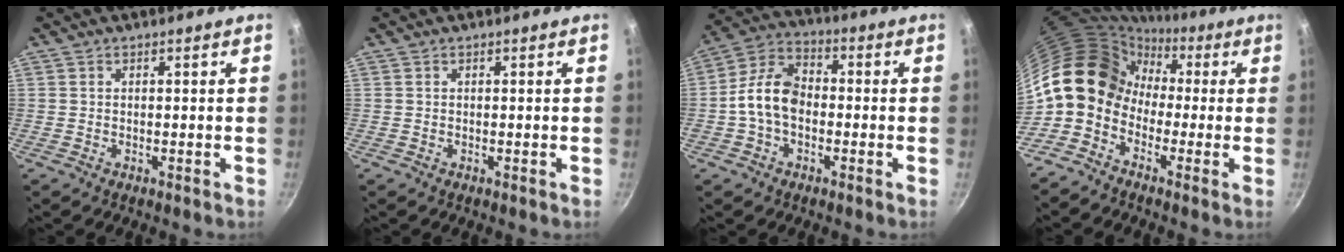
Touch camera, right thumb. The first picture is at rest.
{"total": 0.0}
{"total": 10.0, "force": [-1.5, 6.8, 7.2], "torque": [-0.117, 0.034, -0.045]}
{"total": 13.5, "force": [-1.1, 10.7, 8.1], "torque": [-0.108, 0.042, -0.046]}